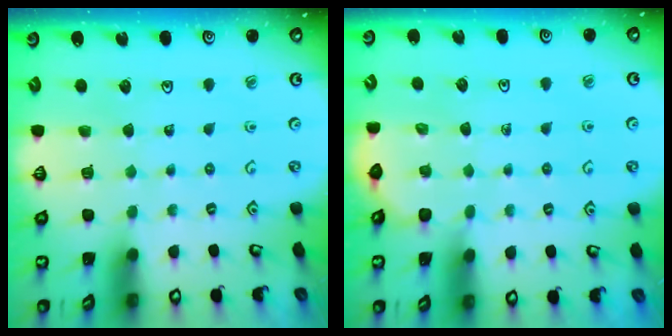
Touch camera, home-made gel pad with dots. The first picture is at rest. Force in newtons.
{"total": 2.0, "press": 2.0, "slide": 0.2}